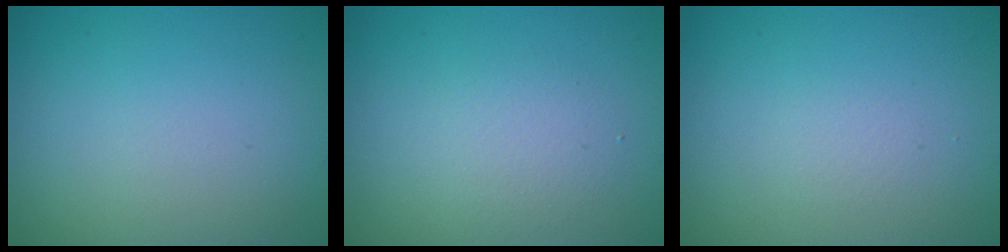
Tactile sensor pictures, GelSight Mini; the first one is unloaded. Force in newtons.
{"total": 2.0, "press": 2.0, "slide": 0.1}
{"total": 0.6, "press": 0.6, "slide": 0.0}